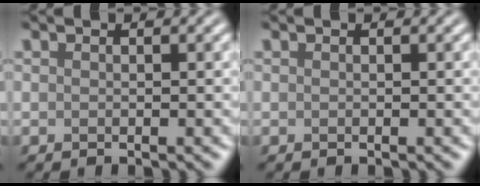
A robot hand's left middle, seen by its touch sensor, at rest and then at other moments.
{"total": 0.0}